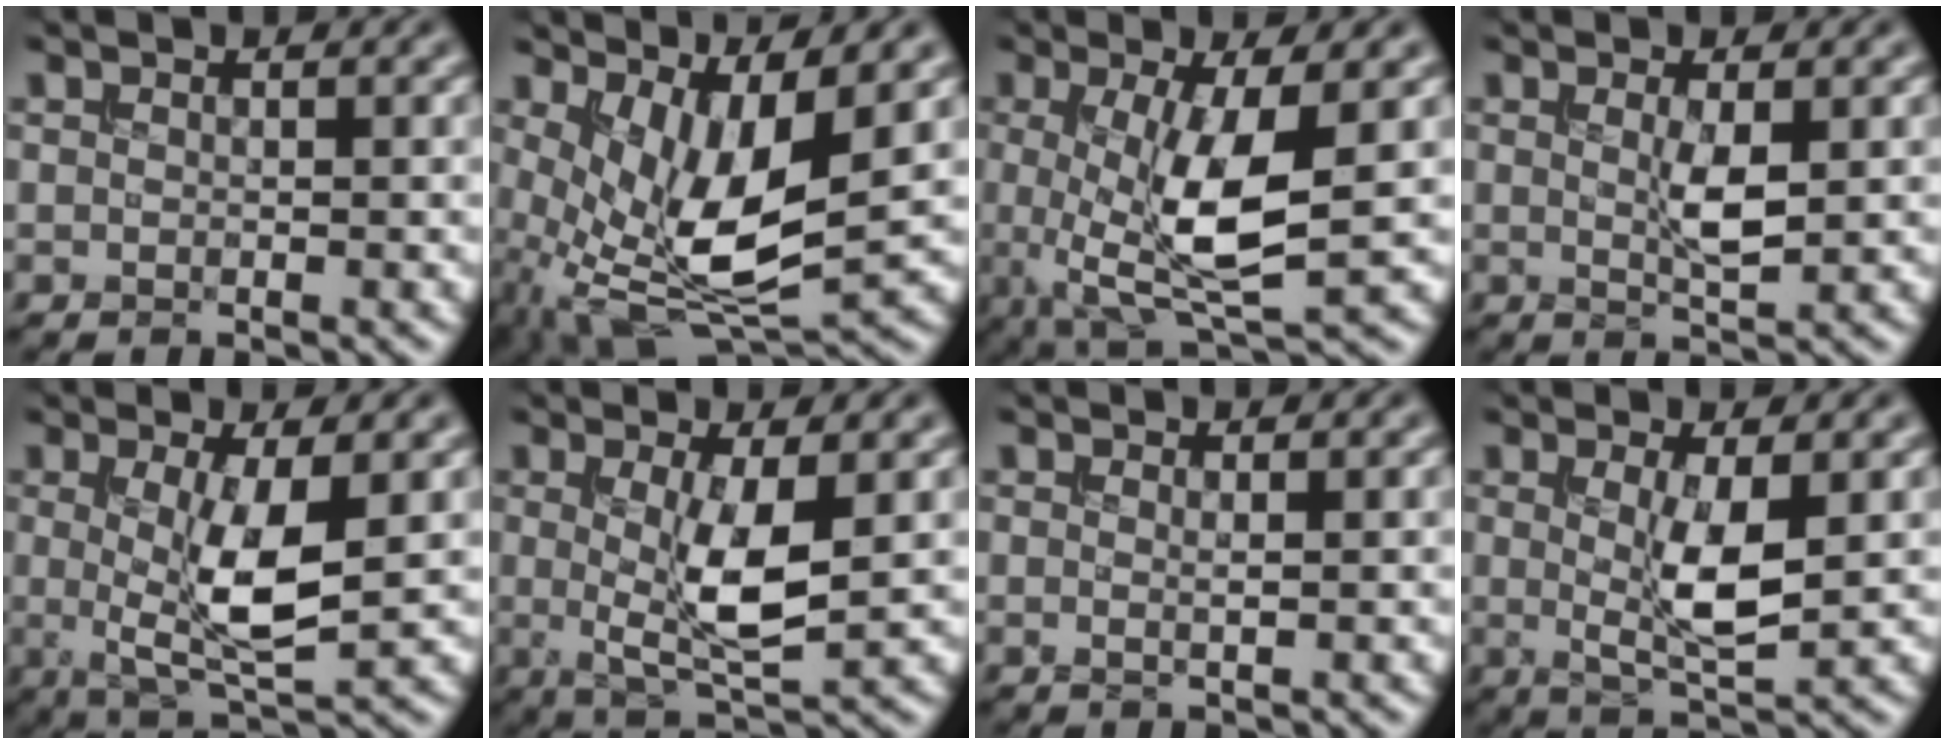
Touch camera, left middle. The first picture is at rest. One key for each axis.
{"total": 8.9, "fx": 0.6, "fy": 3.7, "fz": 8.1, "tx": -0.167, "ty": -0.024, "tz": 0.017}
{"total": 7.9, "fx": -0.2, "fy": 2.4, "fz": 7.5, "tx": -0.142, "ty": -0.016, "tz": 0.001}
{"total": 2.2, "fx": 0.2, "fy": 0.4, "fz": 2.2, "tx": -0.045, "ty": -0.004, "tz": 0.005}
{"total": 6.3, "fx": 0.1, "fy": 1.8, "fz": 6.0, "tx": -0.115, "ty": -0.013, "tz": 0.004}
{"total": 5.6, "fx": 0.1, "fy": 1.5, "fz": 5.4, "tx": -0.102, "ty": -0.011, "tz": 0.005}
{"total": 0.7, "fx": 0.2, "fy": 0.2, "fz": 0.6, "tx": -0.006, "ty": -0.001, "tz": 0.000}
{"total": 4.4, "fx": 0.2, "fy": 1.1, "fz": 4.3, "tx": -0.082, "ty": -0.009, "tz": 0.008}